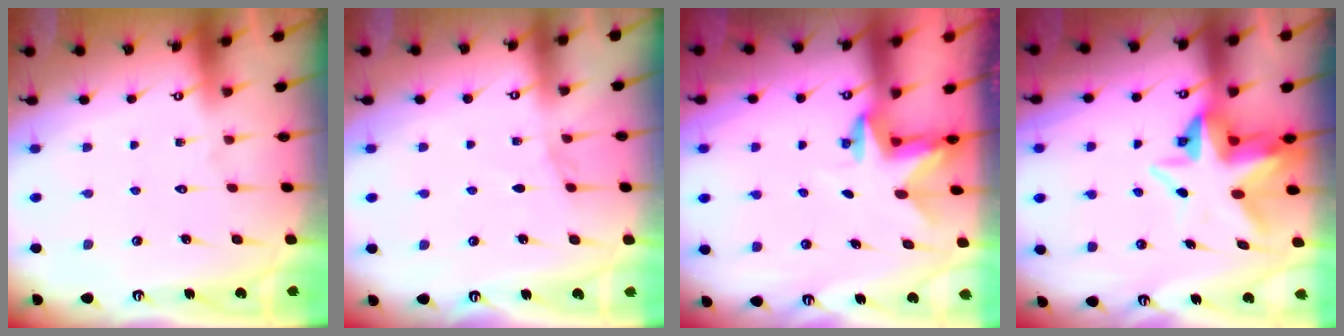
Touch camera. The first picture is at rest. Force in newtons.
{"total": 4.0, "press": 3.9, "slide": 0.4}
{"total": 2.3, "press": 2.3, "slide": 0.4}
{"total": 6.9, "press": 6.7, "slide": 1.5}